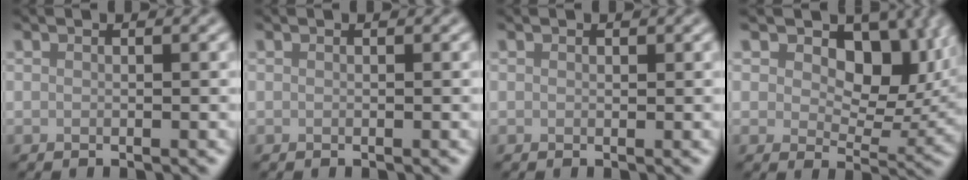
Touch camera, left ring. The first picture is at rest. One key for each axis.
{"total": 0.0}
{"total": 0.0}
{"total": 10.5, "fx": 3.9, "fy": 6.5, "fz": 7.2, "tx": -0.096, "ty": -0.011, "tz": 0.062}